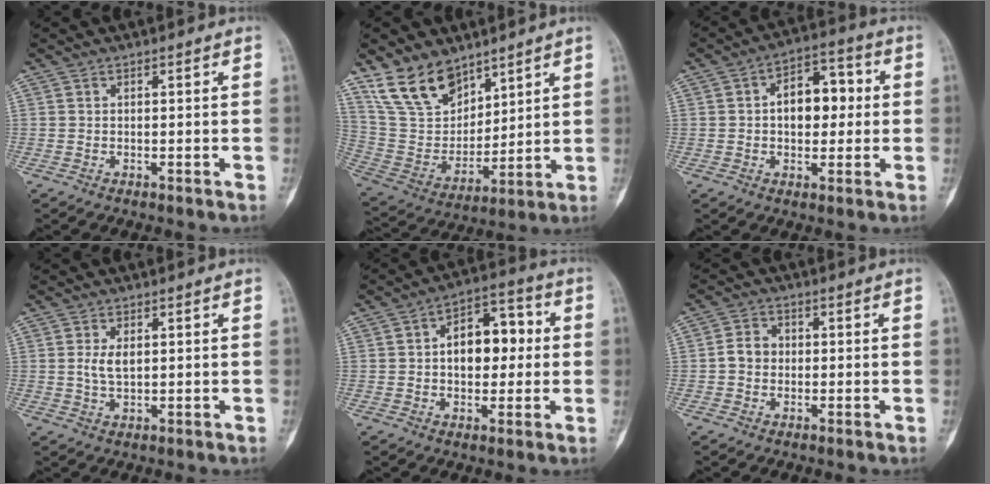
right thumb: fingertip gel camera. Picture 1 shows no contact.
{"total": 14.5, "force": [10.3, 8.2, 6.1], "torque": [-0.090, -0.055, 0.218]}
{"total": 10.6, "force": [0.9, 6.8, 8.1], "torque": [-0.089, 0.026, 0.010]}
{"total": 3.5, "force": [0.7, 1.9, 2.9], "torque": [-0.058, -0.005, 0.016]}
{"total": 11.9, "force": [1.0, 7.5, 9.2], "torque": [-0.101, 0.029, 0.010]}
{"total": 3.9, "force": [-0.3, 3.4, 2.0], "torque": [-0.026, 0.013, -0.013]}